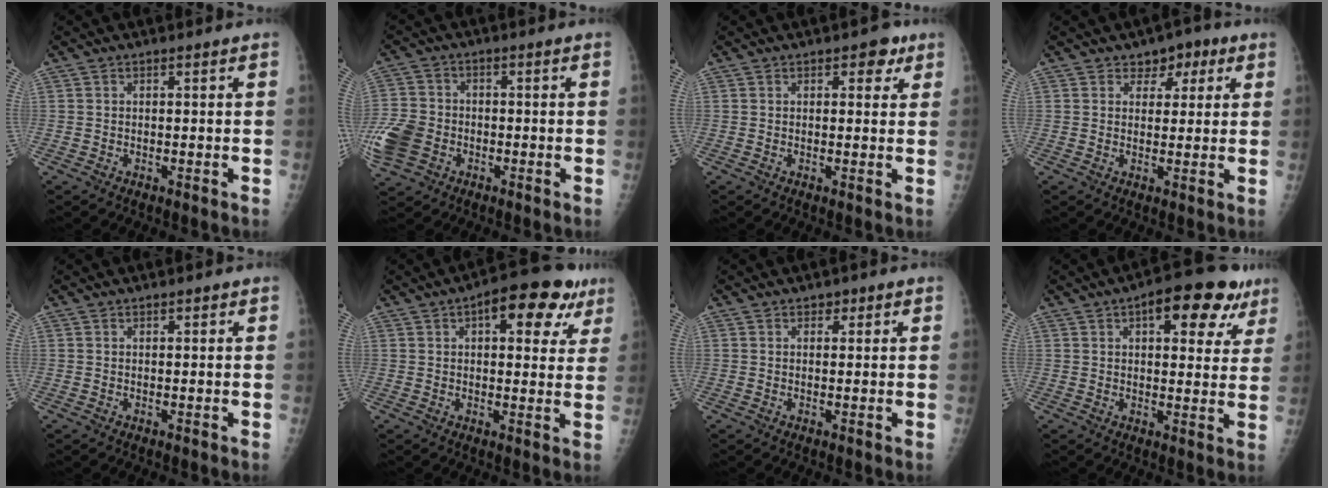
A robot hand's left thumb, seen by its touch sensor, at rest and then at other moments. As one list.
[{"total": 10.2, "force": [-3.6, 7.9, 5.4], "torque": [-0.122, 0.011, -0.070]}, {"total": 3.2, "force": [1.5, 2.0, 2.0], "torque": [0.001, -0.002, 0.013]}, {"total": 5.0, "force": [2.5, 3.6, 2.3], "torque": [0.006, -0.005, 0.029]}, {"total": 0.7, "force": [0.4, 0.3, 0.5], "torque": [-0.004, 0.000, 0.005]}, {"total": 13.2, "force": [6.3, 6.1, 9.9], "torque": [-0.084, -0.001, 0.074]}, {"total": 1.6, "force": [0.9, 1.1, 0.7], "torque": [0.005, -0.002, 0.008]}, {"total": 14.1, "force": [7.1, 6.3, 10.3], "torque": [-0.087, -0.009, 0.086]}]